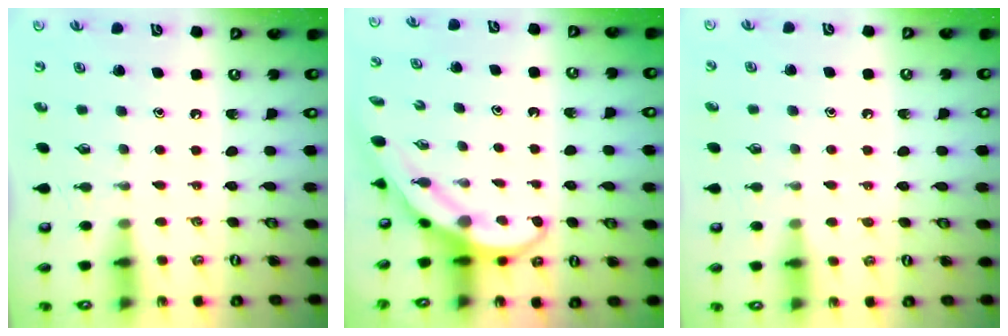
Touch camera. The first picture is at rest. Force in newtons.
{"total": 3.9, "press": 3.9, "slide": 0.4}
{"total": 3.9, "press": 3.8, "slide": 0.5}